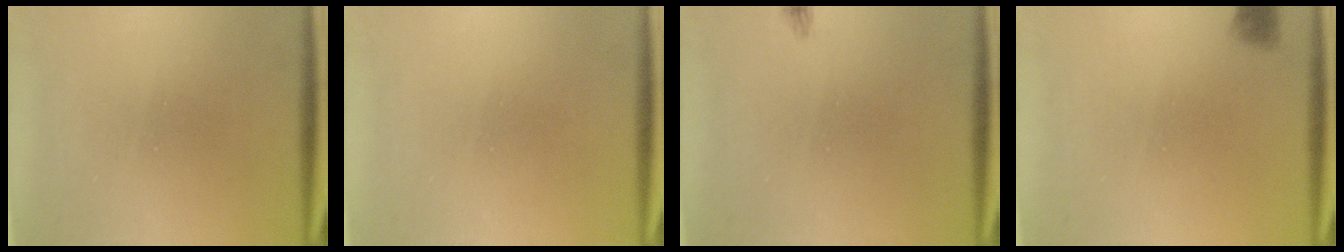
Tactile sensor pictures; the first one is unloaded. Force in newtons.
{"total": 1.9}
{"total": 0.9}
{"total": 1.2}